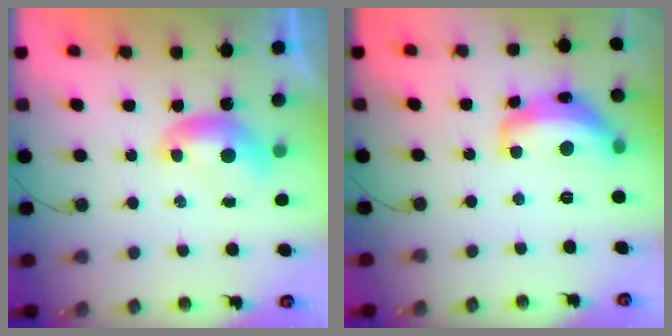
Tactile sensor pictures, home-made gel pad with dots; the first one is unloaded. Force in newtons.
{"total": 8.4, "press": 8.4, "slide": 0.8}